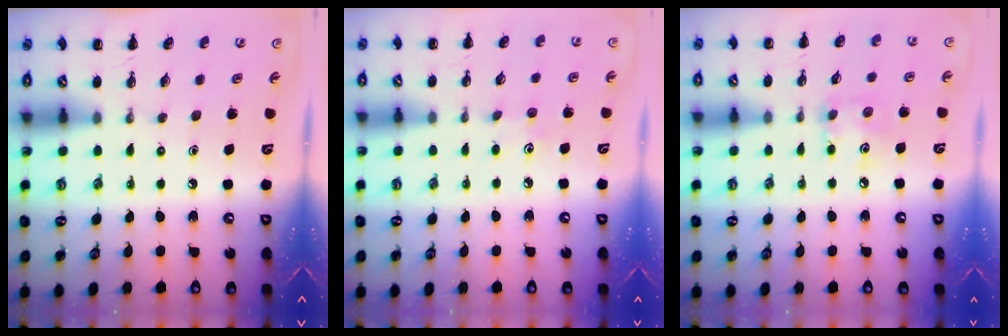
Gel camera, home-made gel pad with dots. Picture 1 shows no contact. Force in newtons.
{"total": 4.0, "press": 3.9, "slide": 1.1}
{"total": 6.0, "press": 6.0, "slide": 0.9}